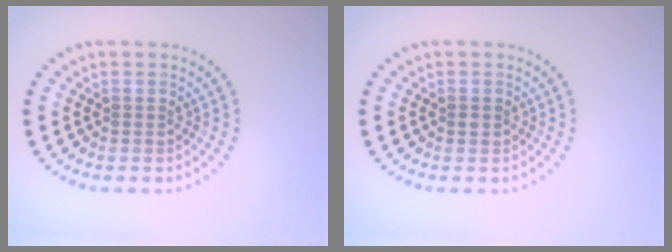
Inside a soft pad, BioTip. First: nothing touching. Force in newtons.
{"total": 0.7, "press": 0.7, "slide": 0.0}